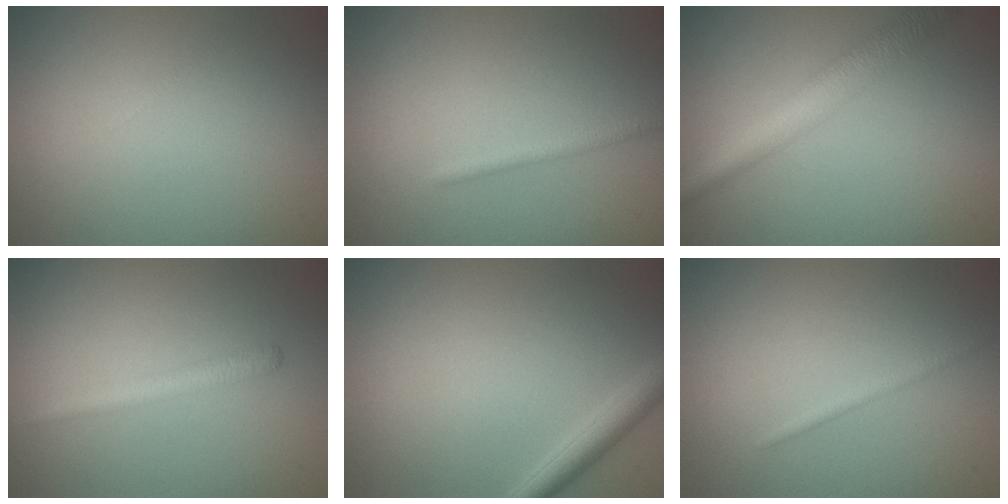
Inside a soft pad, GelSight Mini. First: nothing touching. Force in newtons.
{"total": 1.3, "press": 1.3, "slide": 0.0}
{"total": 4.4, "press": 4.4, "slide": 0.2}
{"total": 1.9, "press": 1.8, "slide": 0.1}
{"total": 2.3, "press": 2.3, "slide": 0.2}
{"total": 1.0, "press": 1.0, "slide": 0.0}